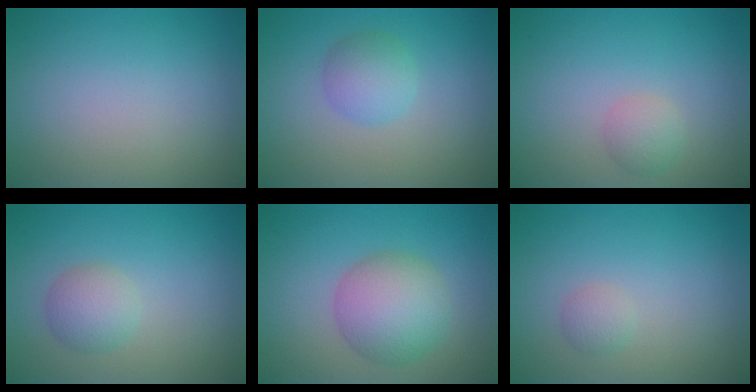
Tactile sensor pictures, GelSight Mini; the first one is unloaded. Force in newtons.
{"total": 2.6, "press": 2.6, "slide": 0.1}
{"total": 1.6, "press": 1.6, "slide": 0.0}
{"total": 2.5, "press": 2.5, "slide": 0.1}
{"total": 5.6, "press": 5.6, "slide": 0.1}
{"total": 1.1, "press": 1.1, "slide": 0.0}